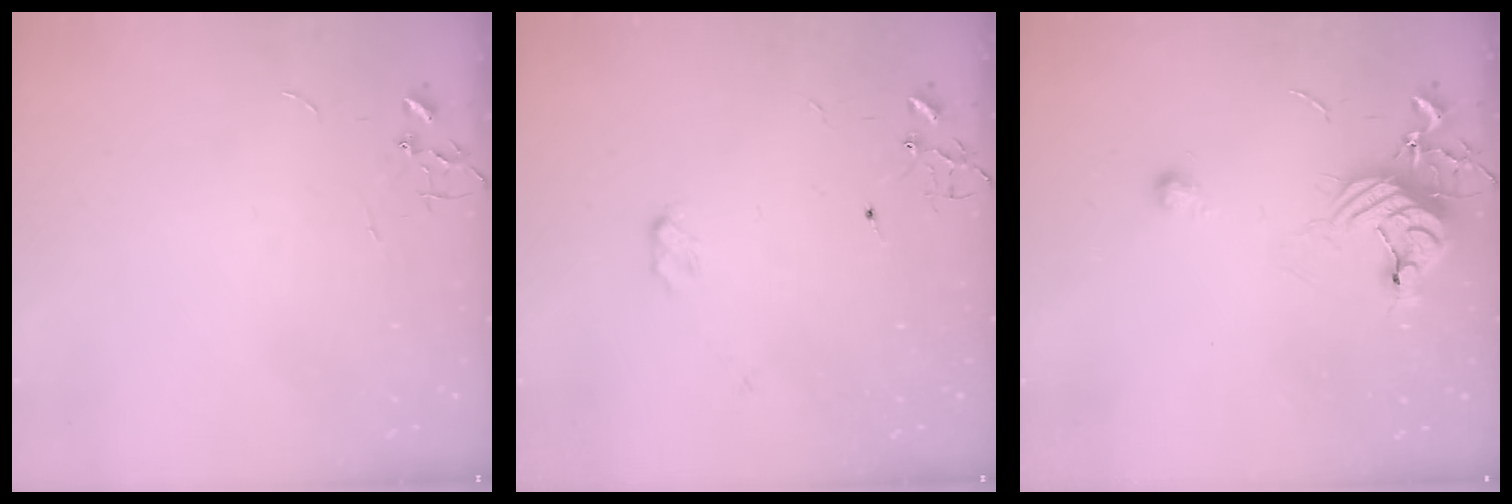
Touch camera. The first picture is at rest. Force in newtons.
{"total": 3.4, "press": 3.3, "slide": 0.5}
{"total": 12.5, "press": 12.4, "slide": 1.0}